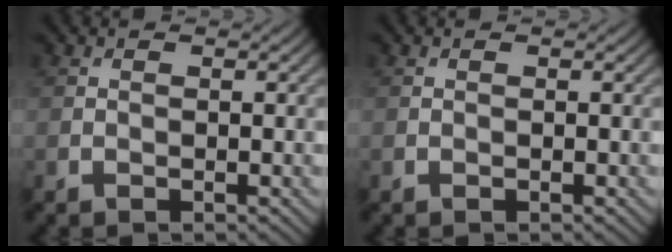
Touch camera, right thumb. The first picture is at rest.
{"total": 0.0}